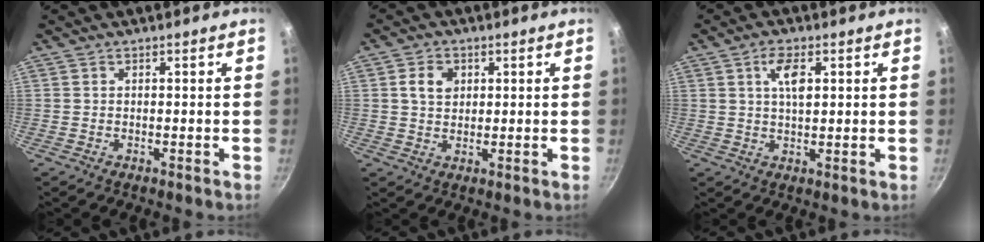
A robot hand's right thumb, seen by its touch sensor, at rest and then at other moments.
{"total": 4.6, "force": [1.3, 3.5, 2.7], "torque": [-0.032, 0.001, 0.023]}
{"total": 5.2, "force": [1.8, 2.1, 4.4], "torque": [-0.075, -0.002, 0.032]}